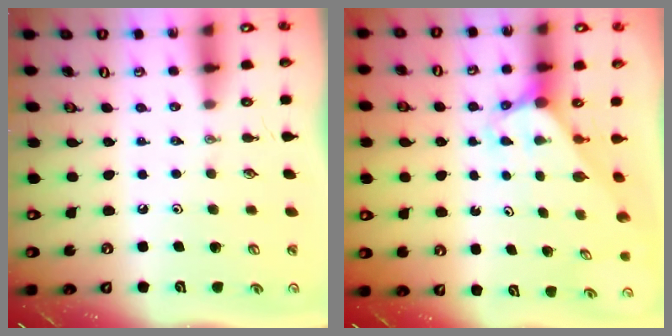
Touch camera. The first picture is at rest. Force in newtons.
{"total": 2.8, "press": 2.8, "slide": 0.2}